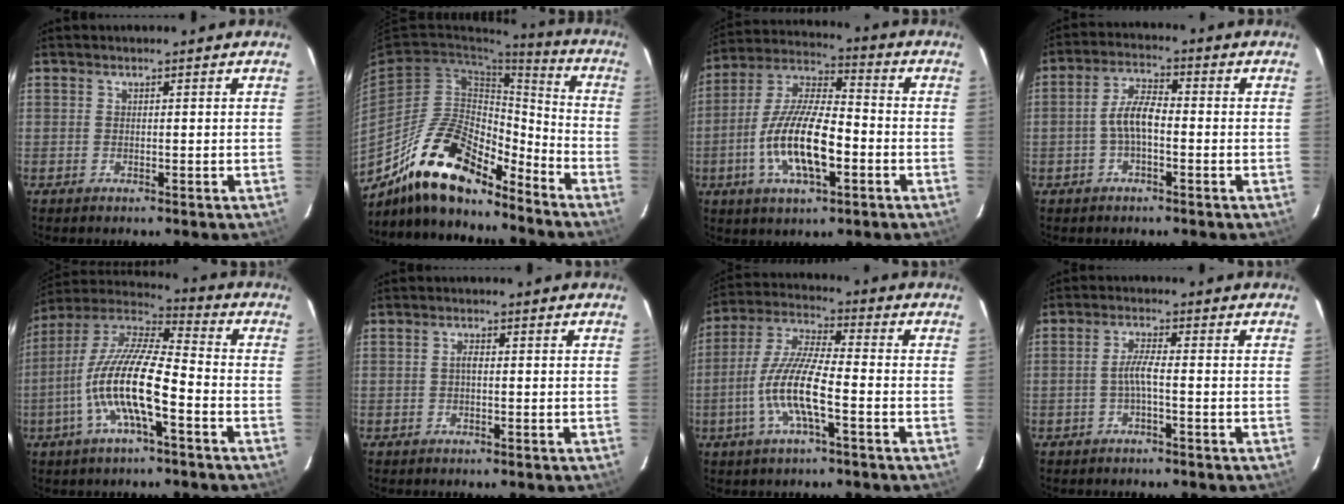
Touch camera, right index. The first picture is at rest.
{"total": 18.8, "force": [-14.0, 6.6, 10.6], "torque": [-0.204, 0.009, -0.255]}
{"total": 15.6, "force": [-4.6, 5.5, 13.9], "torque": [-0.281, -0.005, -0.086]}
{"total": 5.6, "force": [-1.4, 2.1, 5.0], "torque": [-0.103, 0.015, -0.028]}
{"total": 15.8, "force": [-5.3, 3.5, 14.5], "torque": [-0.278, -0.009, -0.108]}
{"total": 1.1, "force": [-0.2, 0.5, 1.0], "torque": [-0.019, 0.006, -0.004]}
{"total": 11.7, "force": [-3.8, 2.0, 10.8], "torque": [-0.229, -0.003, -0.075]}
{"total": 2.9, "force": [-1.1, 0.0, 2.7], "torque": [-0.057, 0.004, -0.021]}